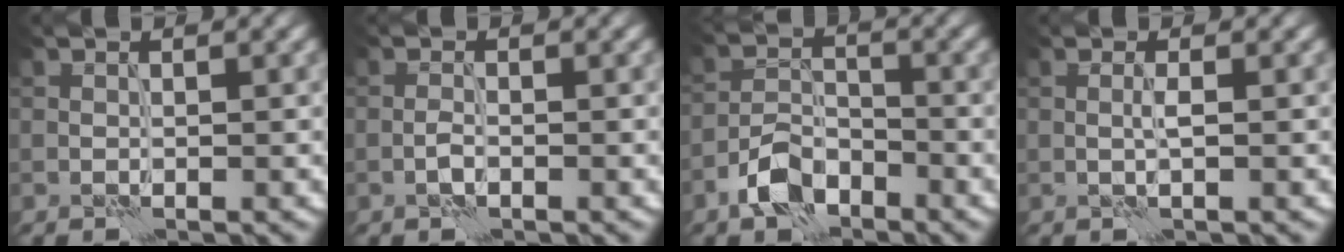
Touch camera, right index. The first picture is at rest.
{"total": 1.1, "force": [-0.6, 0.3, 0.8], "torque": [-0.019, 0.003, -0.014]}
{"total": 4.2, "force": [-2.9, 2.2, 2.2], "torque": [-0.037, 0.005, -0.064]}
{"total": 0.9, "force": [0.1, -0.1, 0.9], "torque": [-0.021, 0.002, 0.000]}